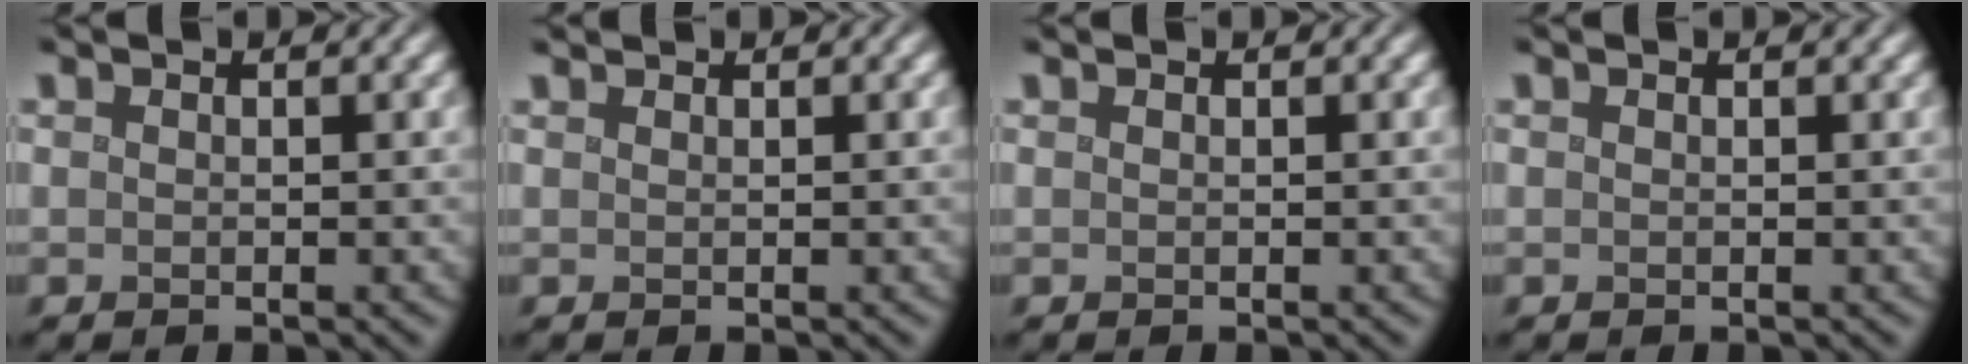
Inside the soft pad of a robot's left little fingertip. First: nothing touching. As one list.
[{"total": 0.8, "force": [0.8, 0.1, 0.0], "torque": [-0.003, -0.003, 0.011]}, {"total": 0.0}, {"total": 0.7, "force": [0.5, 0.3, 0.4], "torque": [-0.003, 0.003, -0.001]}]